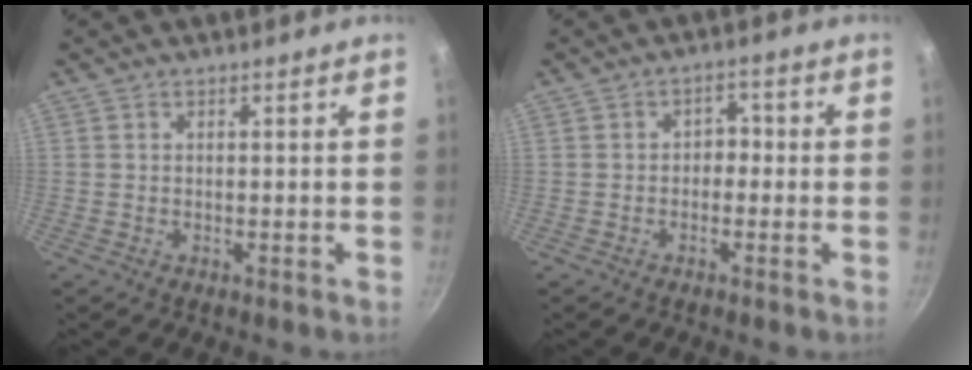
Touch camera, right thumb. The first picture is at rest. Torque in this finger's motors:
{"motor_torque": [-0.29, 0.40, -0.22, 0.34, 0.03]}